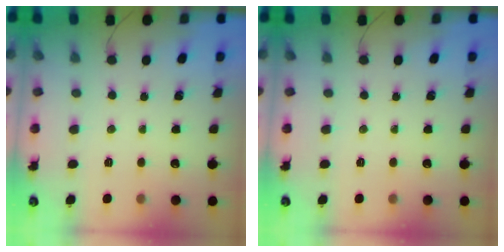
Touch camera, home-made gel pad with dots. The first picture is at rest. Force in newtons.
{"total": 0.0}